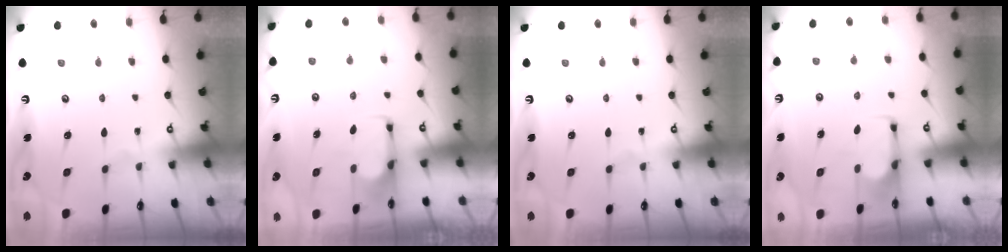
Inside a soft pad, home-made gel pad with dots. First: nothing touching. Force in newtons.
{"total": 2.8, "press": 2.7, "slide": 0.9}
{"total": 0.0}
{"total": 2.8, "press": 2.6, "slide": 0.8}